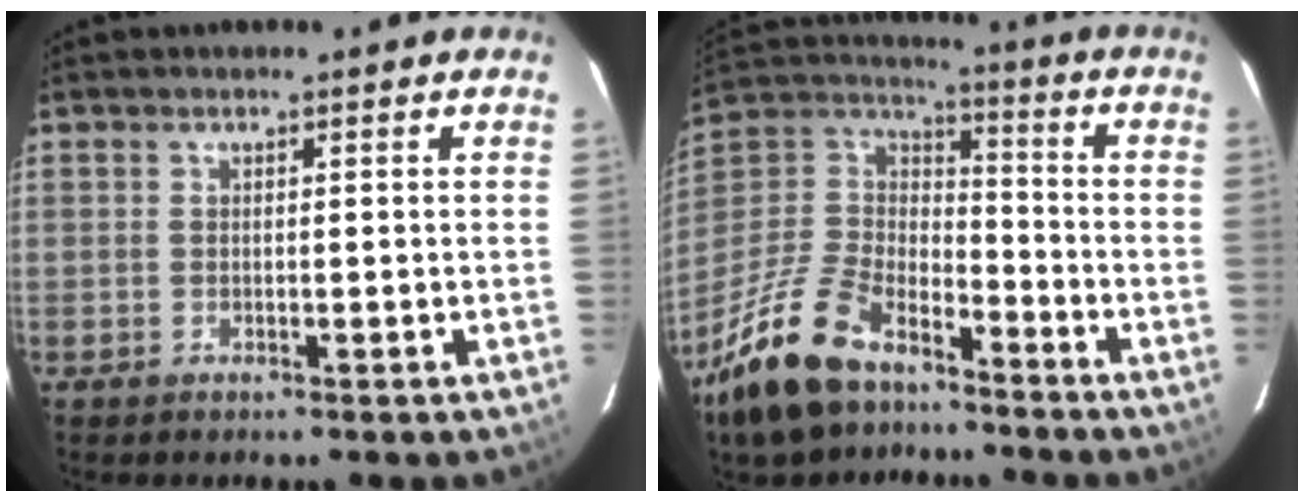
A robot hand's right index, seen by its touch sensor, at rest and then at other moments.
{"total": 20.6, "force": [-13.8, 10.1, 11.4], "torque": [-0.251, 0.002, -0.246]}